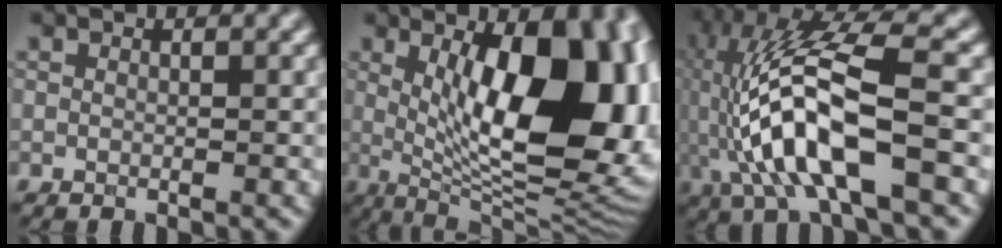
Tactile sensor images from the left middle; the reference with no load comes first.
{"total": 15.9, "force": [1.8, 6.8, 14.3], "torque": [-0.174, 0.000, 0.038]}
{"total": 11.7, "force": [-2.5, 3.6, 10.9], "torque": [-0.222, 0.017, -0.047]}